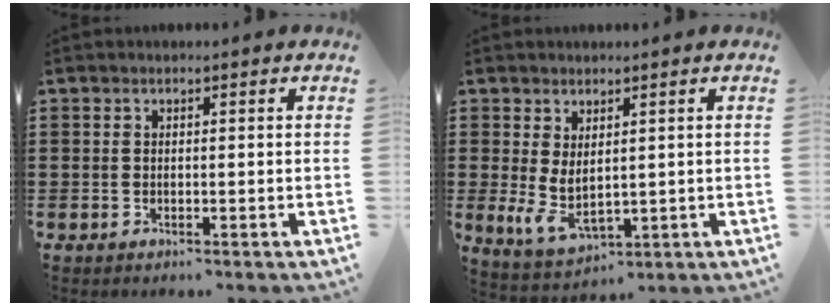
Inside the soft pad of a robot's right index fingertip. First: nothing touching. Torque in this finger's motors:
{"motor_torque": [1.77, 0.37, 0.29, 0.07]}